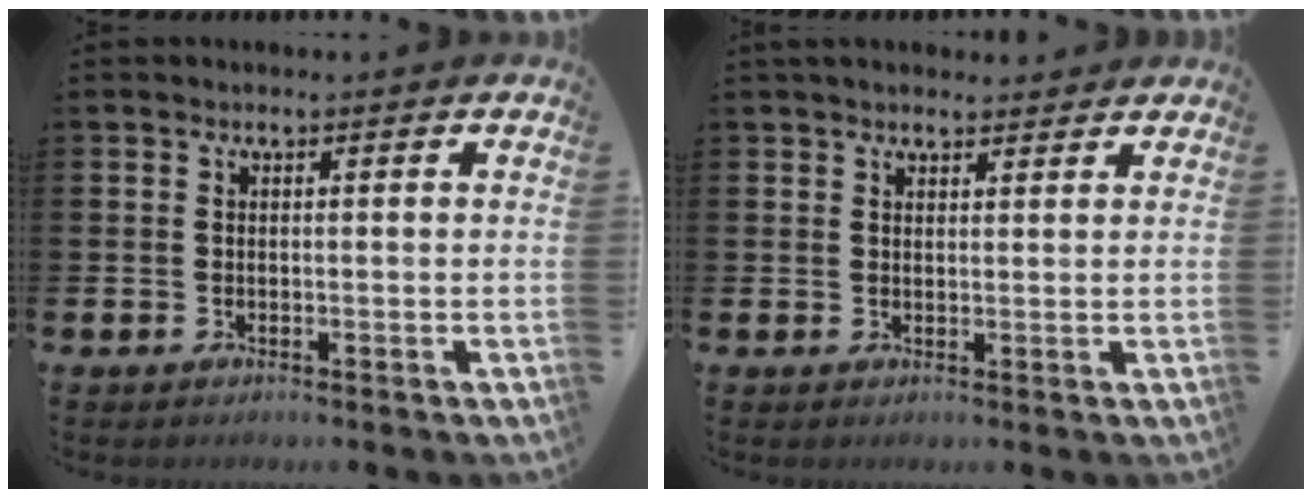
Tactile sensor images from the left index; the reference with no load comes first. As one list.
[{"total": 2.4, "force": [2.3, 0.7, 0.3], "torque": [0.000, -0.008, 0.039]}]